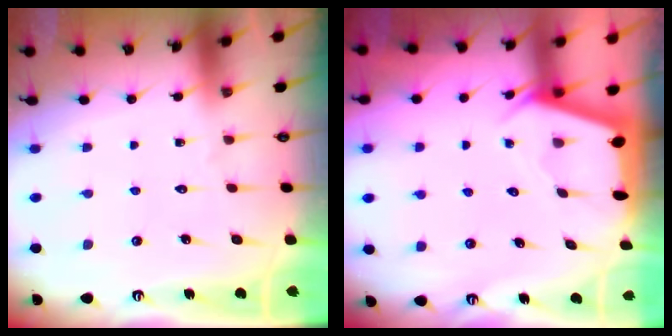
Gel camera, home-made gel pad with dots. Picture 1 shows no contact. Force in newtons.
{"total": 2.5, "press": 2.5, "slide": 0.3}